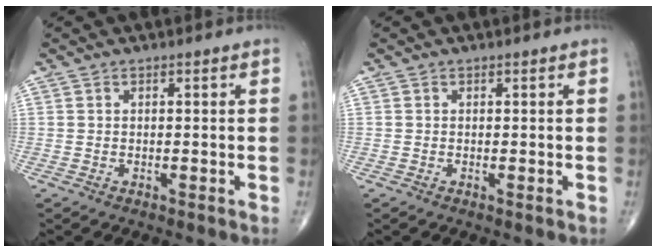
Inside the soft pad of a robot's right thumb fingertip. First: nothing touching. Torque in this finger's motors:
{"motor_torque": [-0.18, 0.17, -0.16, -0.12, 0.00]}